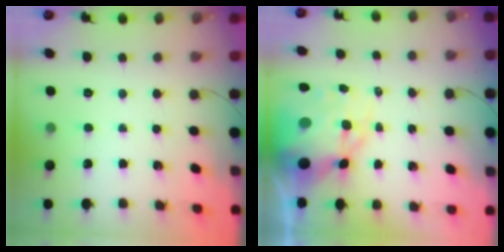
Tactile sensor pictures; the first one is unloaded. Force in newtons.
{"total": 14.4, "press": 14.0, "slide": 3.6}